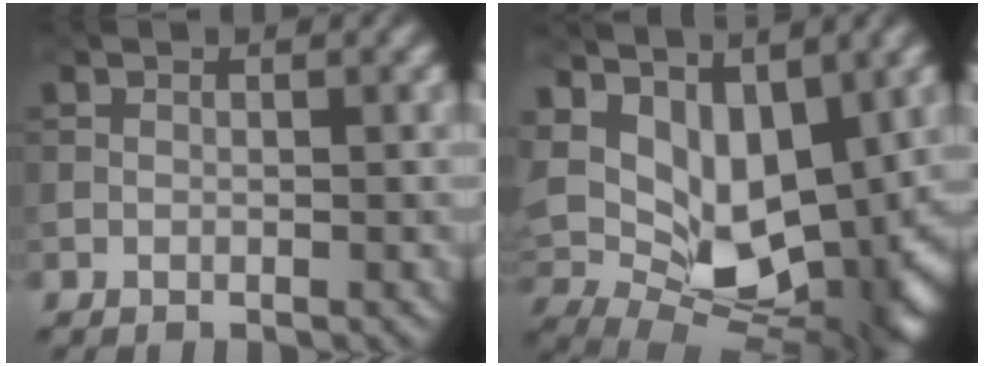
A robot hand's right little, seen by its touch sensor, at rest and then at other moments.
{"total": 13.1, "force": [3.5, 7.8, 9.9], "torque": [-0.159, -0.016, 0.079]}